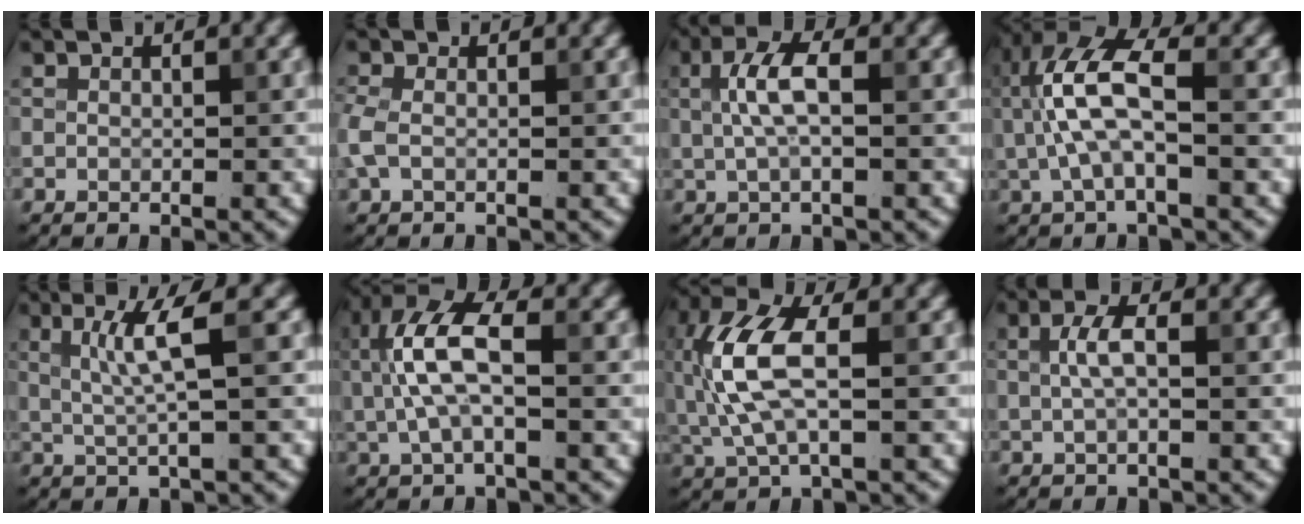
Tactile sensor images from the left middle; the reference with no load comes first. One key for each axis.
{"total": 2.0, "fx": -0.3, "fy": 1.2, "fz": 1.6, "tx": -0.047, "ty": 0.001, "tz": -0.013}
{"total": 3.6, "fx": 0.6, "fy": 1.2, "fz": 3.4, "tx": -0.071, "ty": 0.006, "tz": 0.007}
{"total": 6.7, "fx": 0.5, "fy": 2.7, "fz": 6.1, "tx": -0.139, "ty": 0.015, "tz": 0.003}
{"total": 3.5, "fx": 0.9, "fy": 0.2, "fz": 3.4, "tx": -0.066, "ty": 0.000, "tz": 0.019}
{"total": 6.1, "fx": 0.7, "fy": 2.4, "fz": 5.5, "tx": -0.125, "ty": 0.012, "tz": 0.007}
{"total": 6.9, "fx": 0.1, "fy": 2.8, "fz": 6.3, "tx": -0.156, "ty": 0.013, "tz": -0.003}
{"total": 2.3, "fx": 0.3, "fy": 0.7, "fz": 2.2, "tx": -0.045, "ty": 0.006, "tz": 0.004}